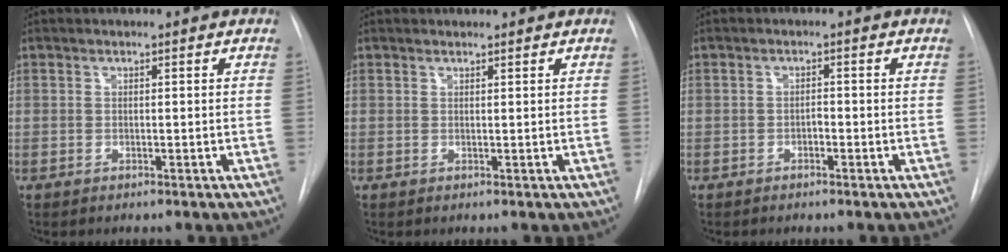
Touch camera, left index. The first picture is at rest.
{"total": 0.0}
{"total": 1.2, "force": [-1.0, 0.4, 0.7], "torque": [-0.008, -0.001, -0.019]}